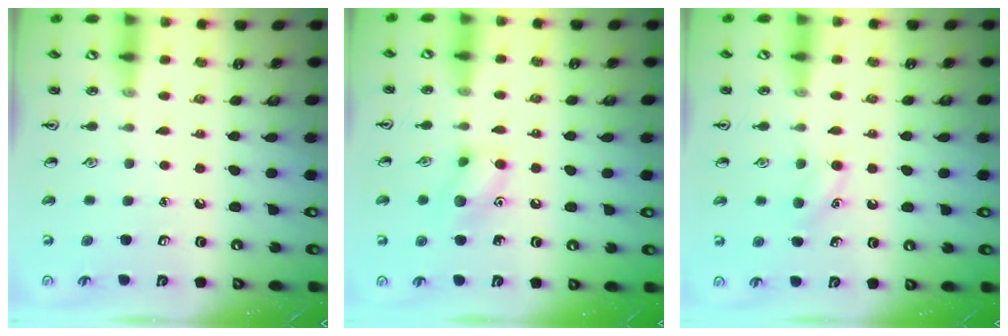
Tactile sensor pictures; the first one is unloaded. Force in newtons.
{"total": 8.6, "press": 8.6, "slide": 0.6}
{"total": 6.1, "press": 5.8, "slide": 1.7}